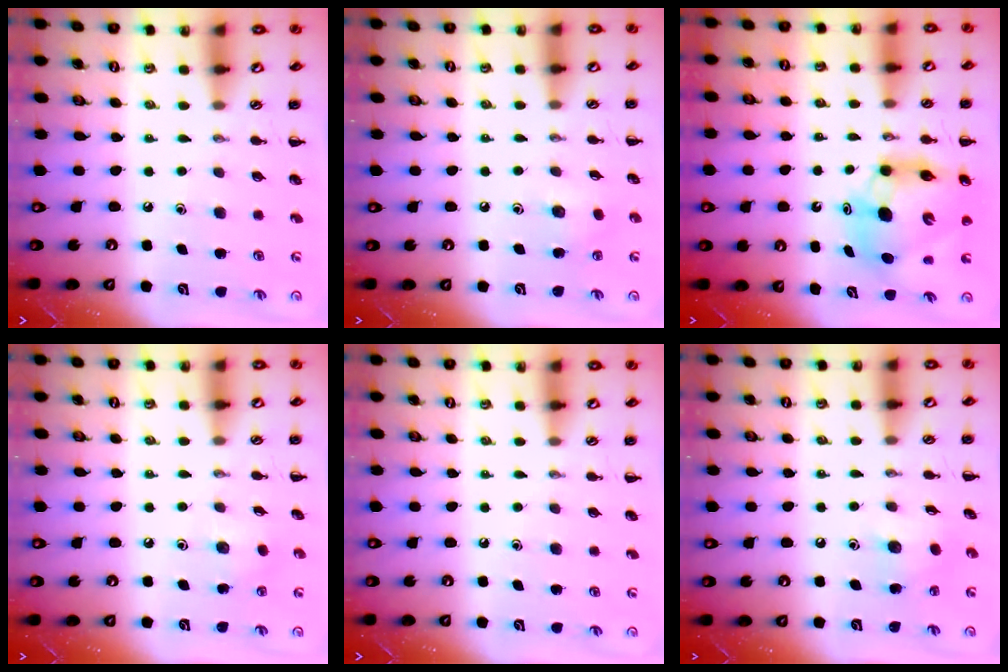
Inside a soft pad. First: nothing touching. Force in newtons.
{"total": 4.7, "press": 4.5, "slide": 1.1}
{"total": 13.5, "press": 12.9, "slide": 3.9}
{"total": 2.4, "press": 2.2, "slide": 0.9}
{"total": 0.0}
{"total": 6.5, "press": 6.5, "slide": 0.8}